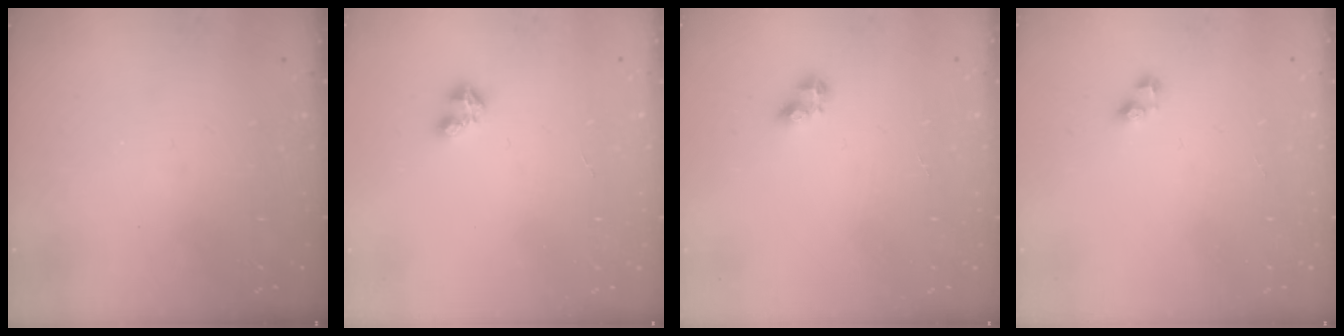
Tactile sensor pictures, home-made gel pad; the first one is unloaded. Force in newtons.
{"total": 3.4, "press": 3.4, "slide": 0.4}
{"total": 3.9, "press": 3.9, "slide": 0.5}
{"total": 2.5, "press": 2.5, "slide": 0.2}